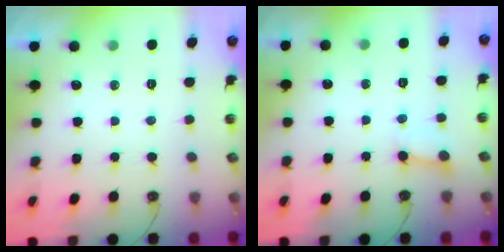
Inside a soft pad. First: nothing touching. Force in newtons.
{"total": 2.6, "press": 2.5, "slide": 0.4}